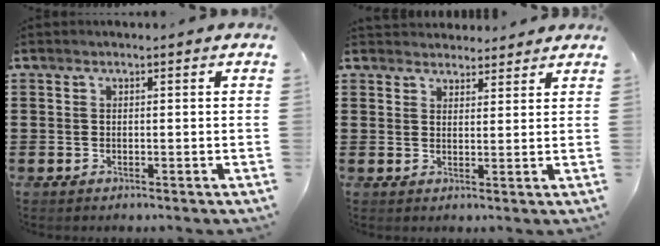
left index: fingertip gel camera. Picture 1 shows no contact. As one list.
[{"total": 3.0, "force": [2.9, 0.9, -0.3], "torque": [-0.004, -0.006, 0.056]}]